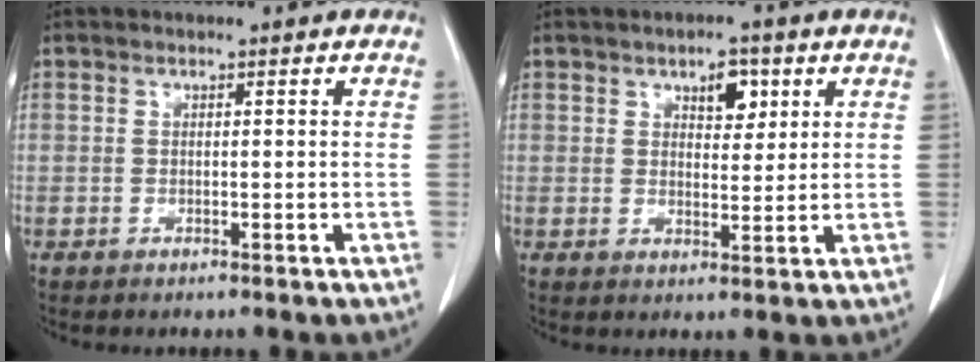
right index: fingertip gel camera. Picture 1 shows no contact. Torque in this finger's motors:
{"motor_torque": [0.10, 0.03, 0.02, 0.02]}